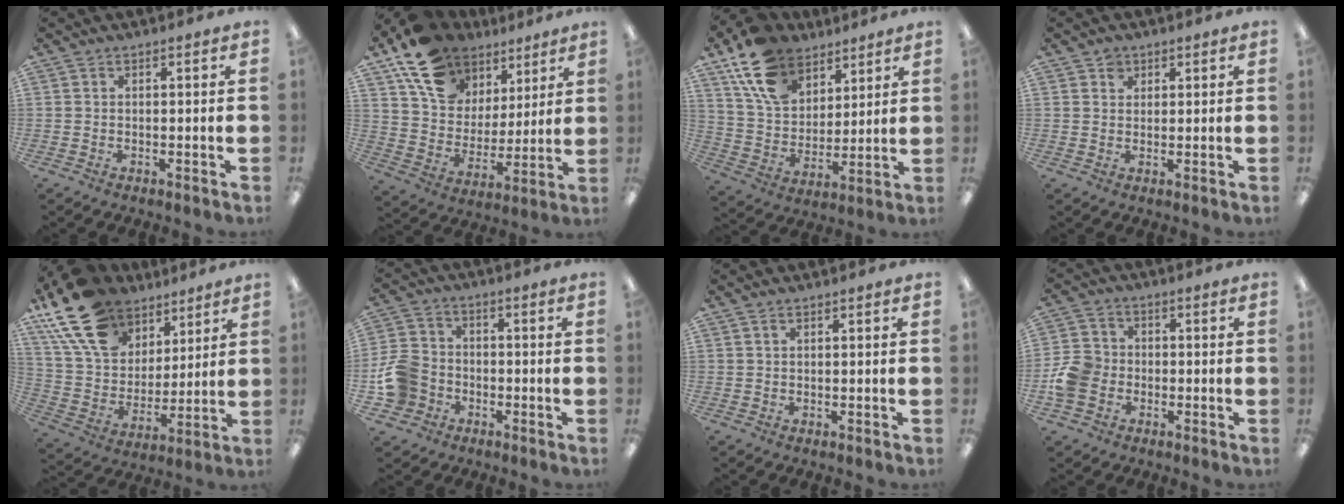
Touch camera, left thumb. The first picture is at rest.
{"total": 17.3, "force": [11.2, 11.3, 6.8], "torque": [-0.128, -0.059, 0.210]}
{"total": 17.0, "force": [10.8, 10.8, 7.4], "torque": [-0.144, -0.046, 0.206]}
{"total": 2.7, "force": [1.6, 2.0, 0.6], "torque": [0.001, -0.006, 0.027]}
{"total": 21.4, "force": [13.5, 13.4, 9.9], "torque": [-0.198, -0.057, 0.256]}
{"total": 10.3, "force": [-3.5, 8.6, 4.6], "torque": [-0.117, 0.037, -0.064]}
{"total": 1.0, "force": [0.6, 0.5, 0.7], "torque": [-0.015, 0.004, 0.010]}
{"total": 7.9, "force": [-1.9, 6.7, 3.7], "torque": [-0.076, 0.021, -0.033]}